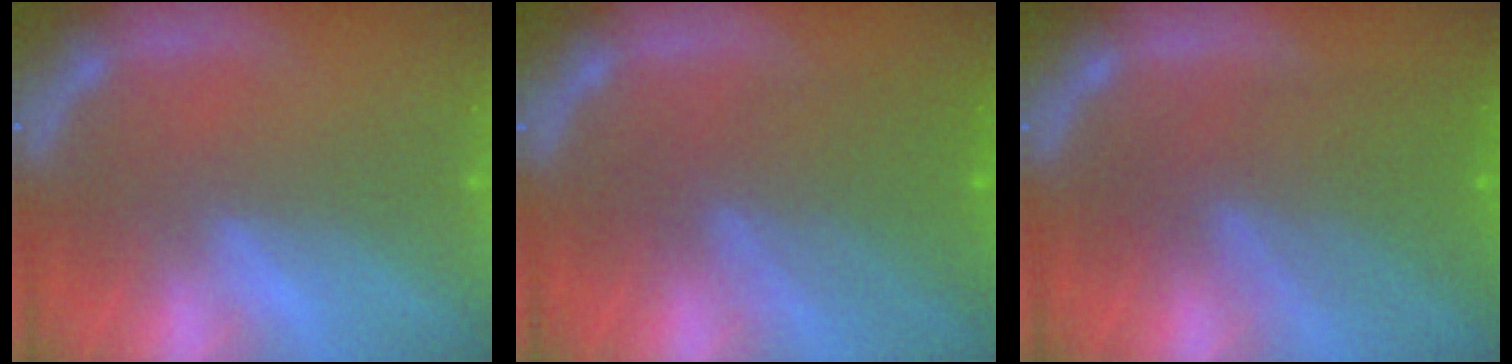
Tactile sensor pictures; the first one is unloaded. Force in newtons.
{"total": 6.6}
{"total": 7.5}